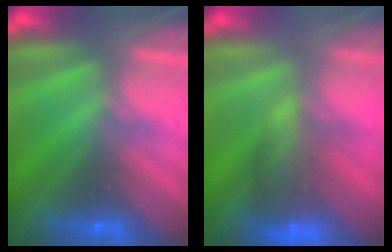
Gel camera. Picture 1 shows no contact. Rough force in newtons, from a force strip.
{"total": 8.0}